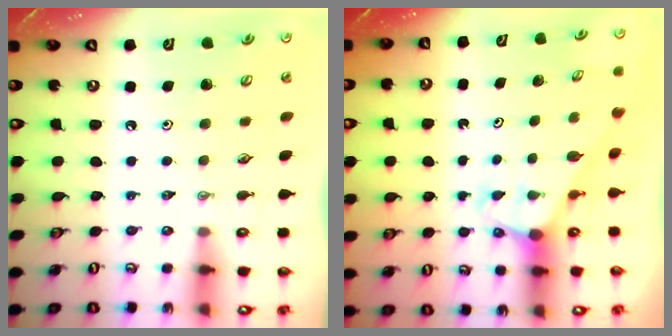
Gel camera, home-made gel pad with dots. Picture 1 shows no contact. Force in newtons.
{"total": 4.1, "press": 4.1, "slide": 0.2}